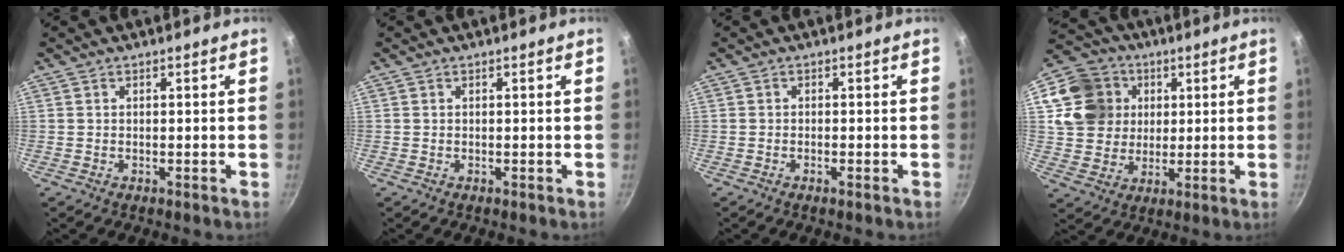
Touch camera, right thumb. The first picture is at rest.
{"total": 0.0}
{"total": 0.6, "force": [-0.4, 0.0, 0.4], "torque": [-0.014, 0.002, -0.009]}
{"total": 13.5, "force": [3.6, 12.0, 5.1], "torque": [-0.070, 0.007, 0.064]}